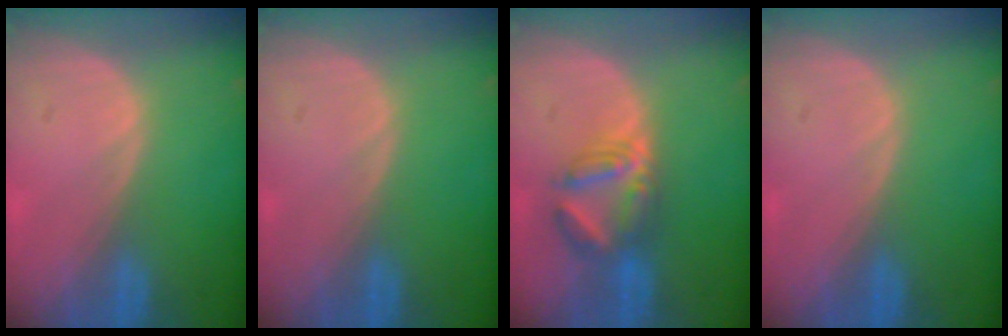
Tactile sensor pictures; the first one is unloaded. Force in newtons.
{"total": 0.0}
{"total": 6.0, "press": 5.9, "slide": 0.7}
{"total": 0.0}